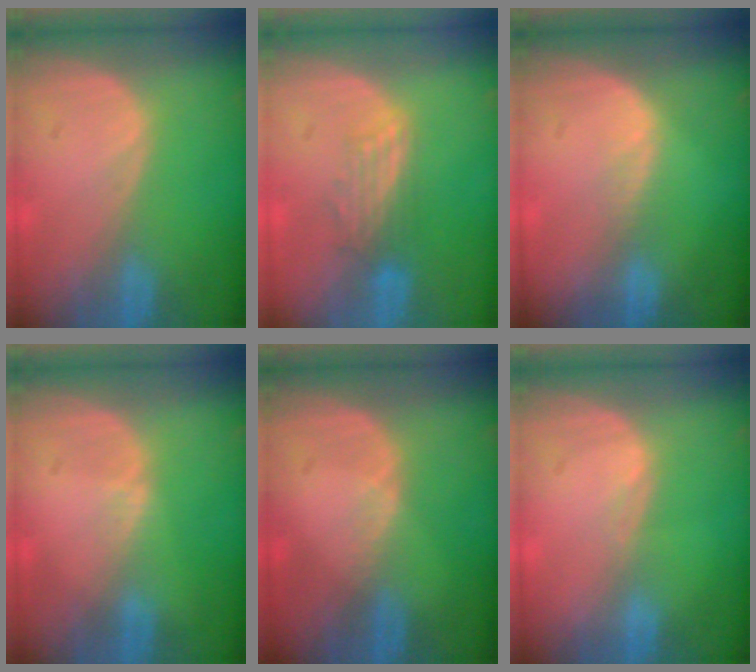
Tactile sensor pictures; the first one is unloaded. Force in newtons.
{"total": 3.2, "press": 3.1, "slide": 0.7}
{"total": 1.5, "press": 1.0, "slide": 1.1}
{"total": 0.5, "press": 0.5, "slide": 0.2}
{"total": 1.1, "press": 0.8, "slide": 0.8}
{"total": 0.6, "press": 0.5, "slide": 0.4}